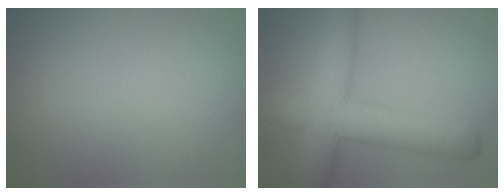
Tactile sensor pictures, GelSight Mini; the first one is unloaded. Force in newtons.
{"total": 9.3, "press": 9.3, "slide": 0.3}